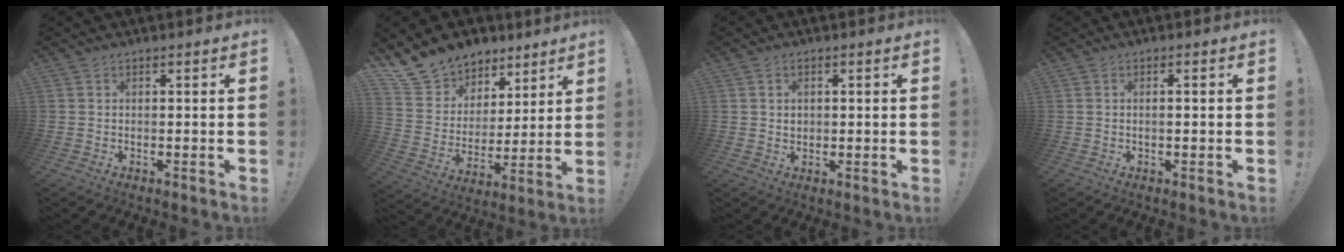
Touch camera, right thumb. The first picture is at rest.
{"total": 12.8, "force": [9.4, 8.4, 2.0], "torque": [-0.048, -0.071, 0.190]}
{"total": 1.8, "force": [0.4, 1.6, 0.9], "torque": [-0.007, -0.001, 0.003]}
{"total": 1.2, "force": [-0.2, 0.1, 1.2], "torque": [-0.020, 0.000, -0.005]}